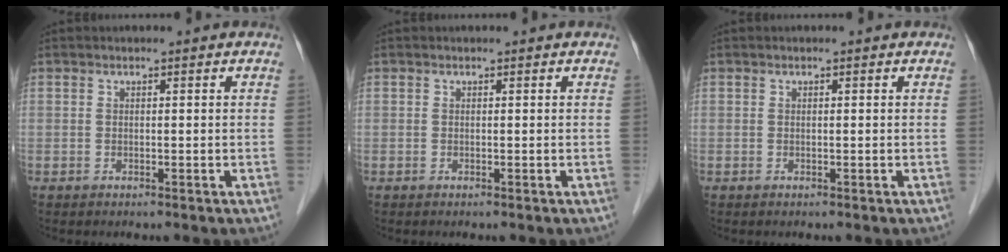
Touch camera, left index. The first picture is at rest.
{"total": 0.0}
{"total": 0.0}